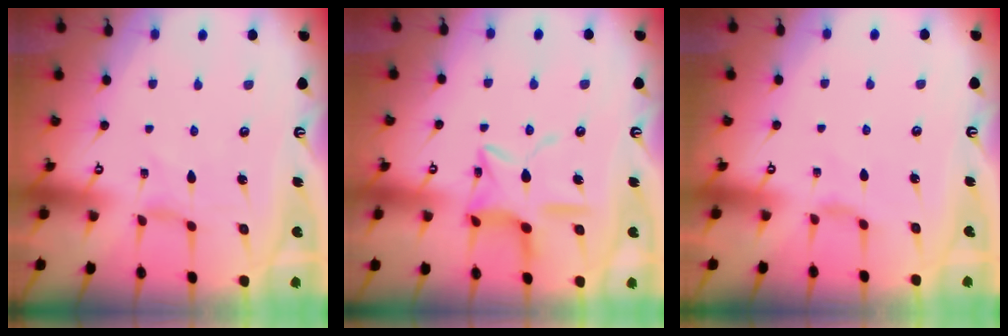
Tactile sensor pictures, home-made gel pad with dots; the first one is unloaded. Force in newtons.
{"total": 11.8, "press": 11.8, "slide": 1.0}
{"total": 1.6, "press": 1.5, "slide": 0.4}